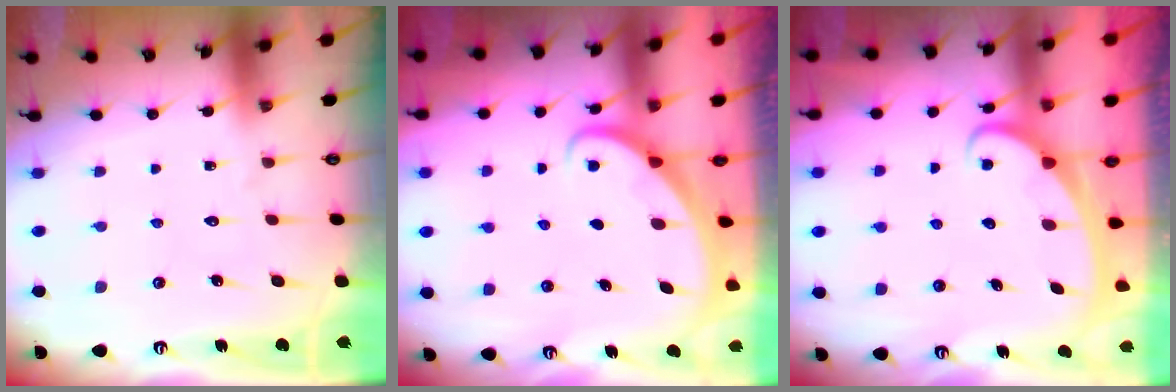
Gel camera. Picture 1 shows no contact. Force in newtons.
{"total": 2.3, "press": 2.3, "slide": 0.1}
{"total": 2.4, "press": 2.4, "slide": 0.3}